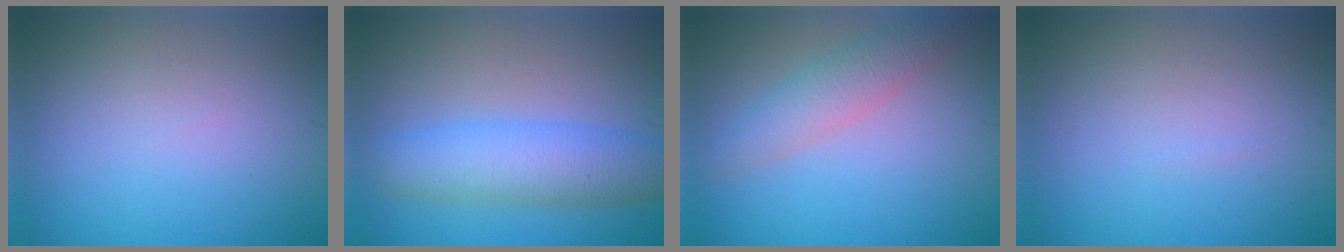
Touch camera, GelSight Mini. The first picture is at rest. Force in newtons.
{"total": 5.7, "press": 5.7, "slide": 0.1}
{"total": 2.9, "press": 2.9, "slide": 0.1}
{"total": 0.0}